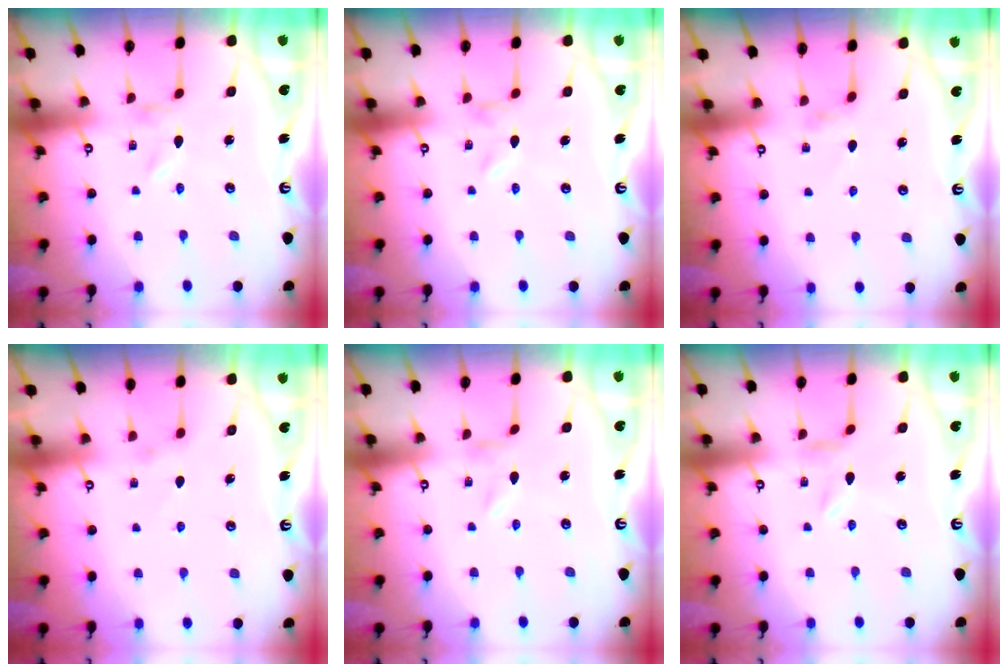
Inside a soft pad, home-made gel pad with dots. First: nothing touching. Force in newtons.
{"total": 0.7, "press": 0.6, "slide": 0.3}
{"total": 2.3, "press": 2.3, "slide": 0.4}
{"total": 3.0, "press": 3.0, "slide": 0.4}
{"total": 0.0}
{"total": 1.1, "press": 1.1, "slide": 0.2}